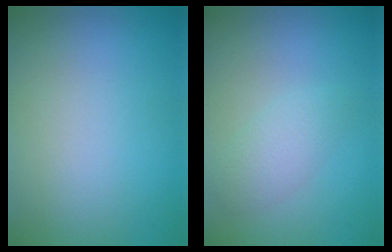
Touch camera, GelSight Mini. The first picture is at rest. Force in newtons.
{"total": 1.9, "press": 1.9, "slide": 0.1}